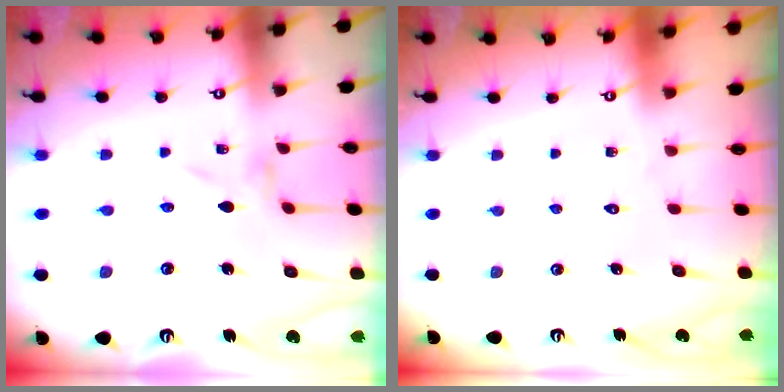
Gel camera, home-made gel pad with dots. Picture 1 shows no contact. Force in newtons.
{"total": 1.7, "press": 1.7, "slide": 0.1}